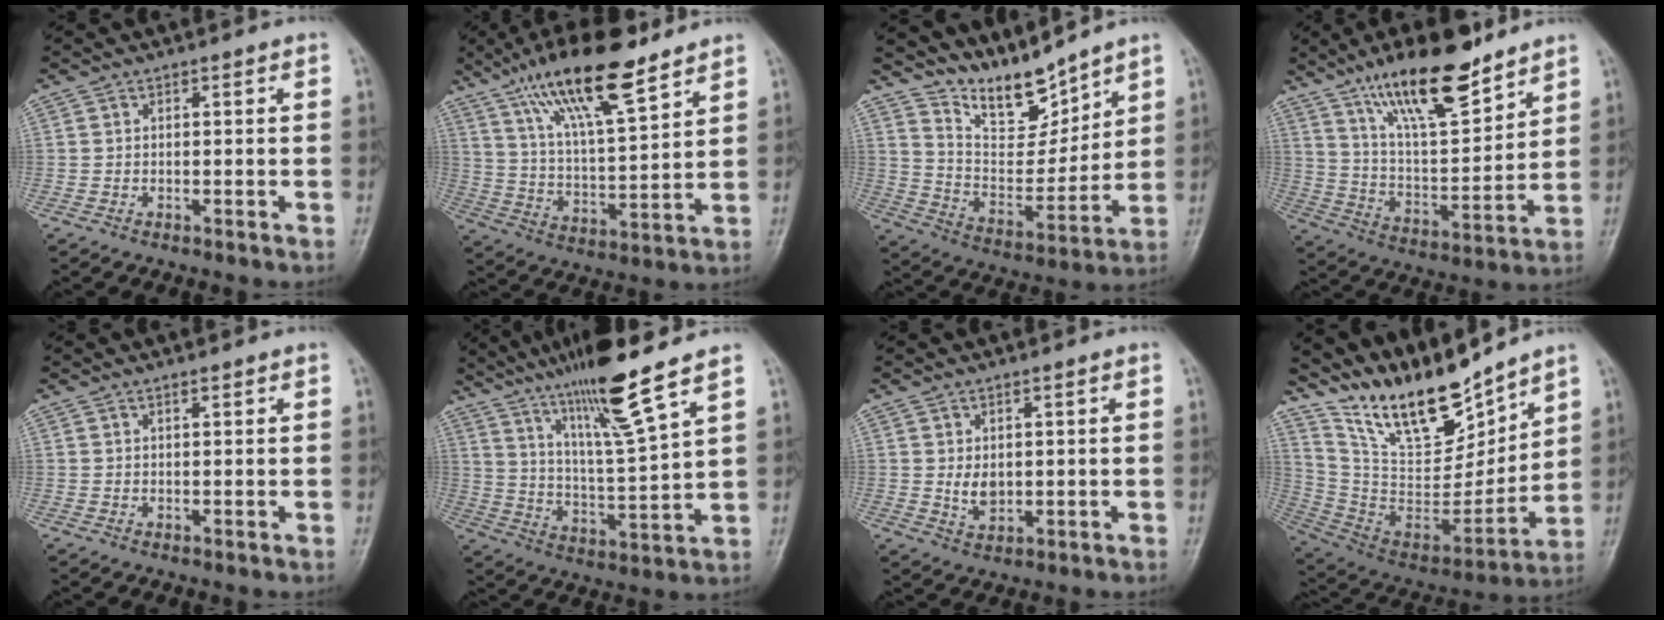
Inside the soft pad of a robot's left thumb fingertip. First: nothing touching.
{"total": 17.9, "force": [11.9, 4.8, 12.5], "torque": [-0.201, -0.050, 0.216]}
{"total": 11.6, "force": [10.3, 3.5, 4.0], "torque": [-0.040, -0.077, 0.201]}
{"total": 18.5, "force": [13.0, 5.6, 11.9], "torque": [-0.170, -0.071, 0.234]}
{"total": 0.8, "force": [0.6, 0.2, 0.5], "torque": [-0.009, -0.003, 0.010]}
{"total": 15.7, "force": [10.9, 0.3, 11.4], "torque": [-0.198, -0.056, 0.195]}
{"total": 3.7, "force": [0.6, 2.4, 2.8], "torque": [-0.037, -0.011, 0.018]}
{"total": 20.4, "force": [16.3, 6.7, 10.1], "torque": [-0.131, -0.094, 0.308]}